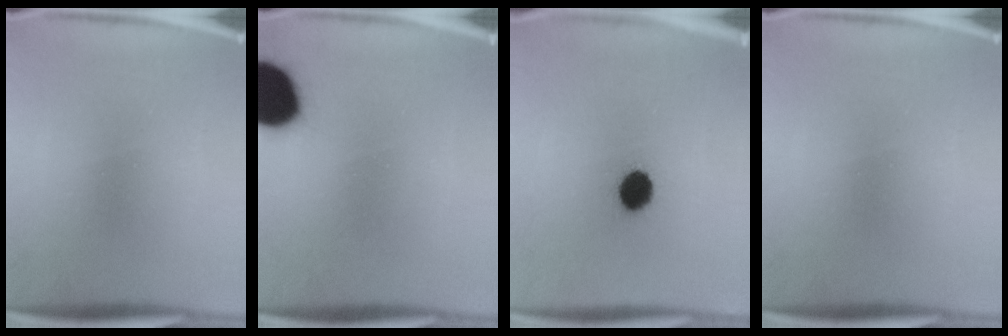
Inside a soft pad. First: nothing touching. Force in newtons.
{"total": 18.1}
{"total": 7.5}
{"total": 0.0}